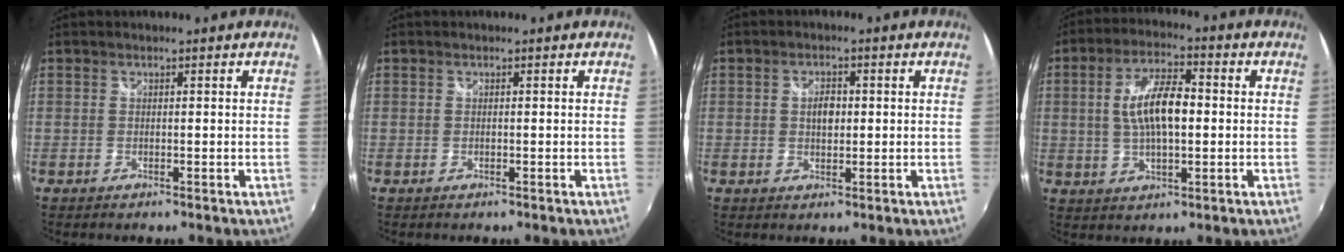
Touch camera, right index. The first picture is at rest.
{"total": 0.0}
{"total": 3.2, "force": [0.3, 1.9, 2.5], "torque": [-0.041, 0.005, 0.004]}
{"total": 9.9, "force": [0.4, 3.9, 9.1], "torque": [-0.173, 0.010, 0.009]}